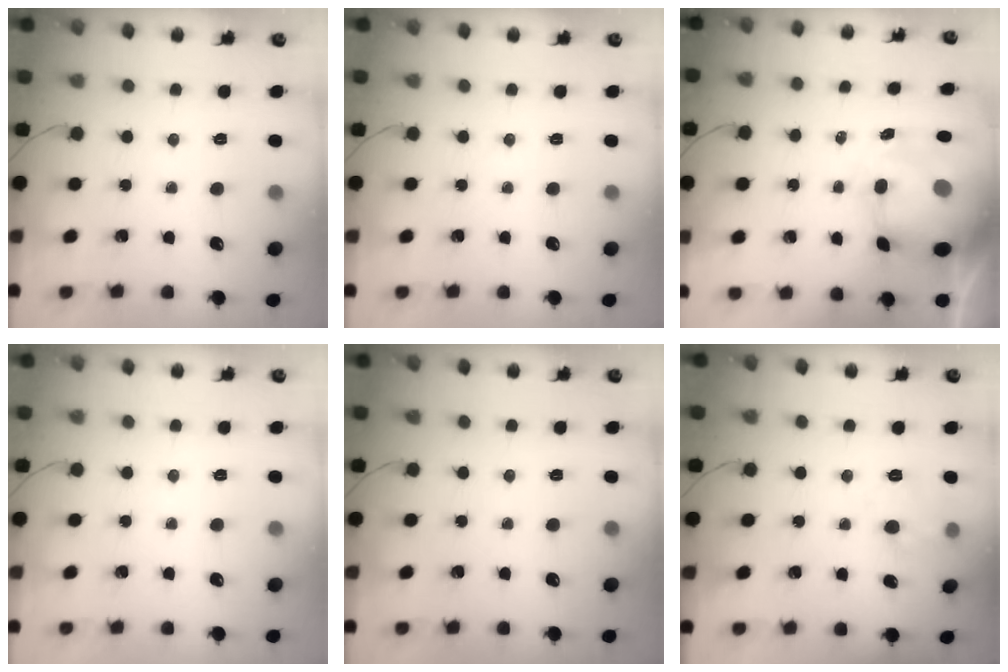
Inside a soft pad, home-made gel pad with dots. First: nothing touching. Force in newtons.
{"total": 0.0}
{"total": 8.1, "press": 7.9, "slide": 1.9}
{"total": 0.0}
{"total": 0.0}
{"total": 5.8, "press": 5.7, "slide": 1.1}